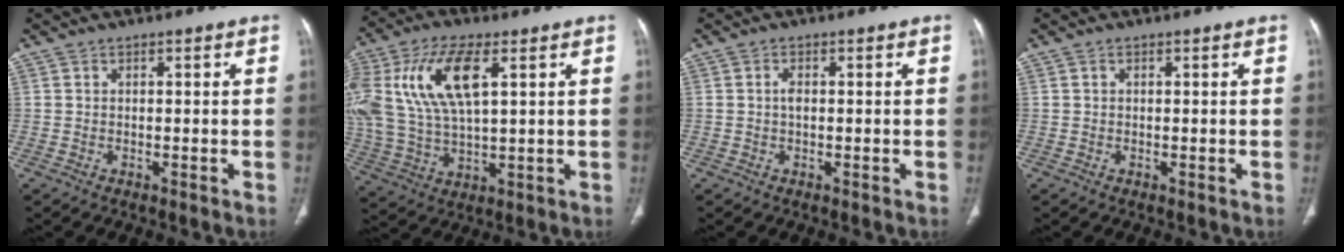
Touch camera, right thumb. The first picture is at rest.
{"total": 19.1, "force": [5.8, 8.8, 15.9], "torque": [-0.348, 0.000, 0.111]}
{"total": 1.5, "force": [0.1, 0.8, 1.3], "torque": [-0.024, 0.002, 0.001]}
{"total": 0.0}